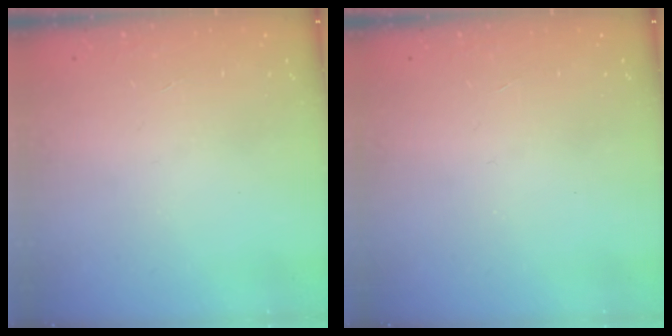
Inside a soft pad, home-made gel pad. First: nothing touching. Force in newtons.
{"total": 0.0}